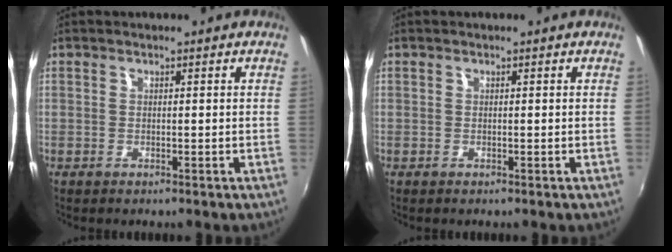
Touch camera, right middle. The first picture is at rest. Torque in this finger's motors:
{"motor_torque": [-0.10, 0.01, -0.01, 0.00]}